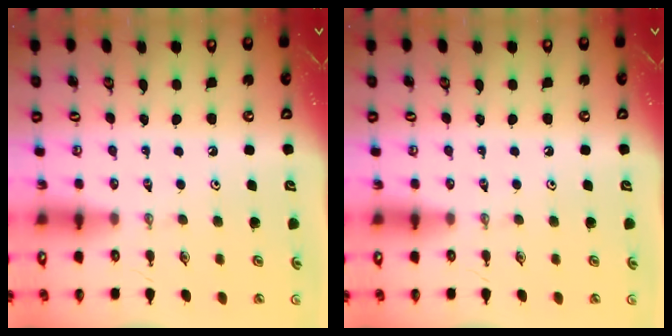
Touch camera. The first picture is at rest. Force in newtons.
{"total": 0.0}